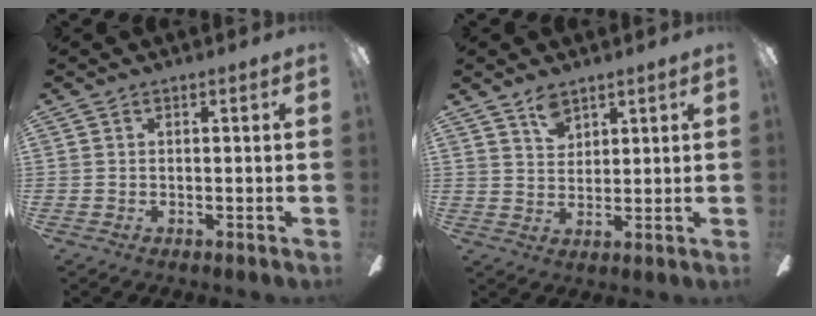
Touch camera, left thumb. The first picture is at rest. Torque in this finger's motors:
{"motor_torque": [-0.19, -0.21, -0.41, -0.18, 0.06]}